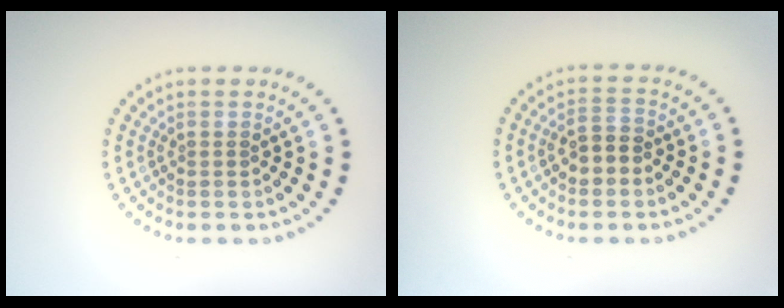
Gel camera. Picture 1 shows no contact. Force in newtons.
{"total": 2.5, "press": 2.4, "slide": 0.6}